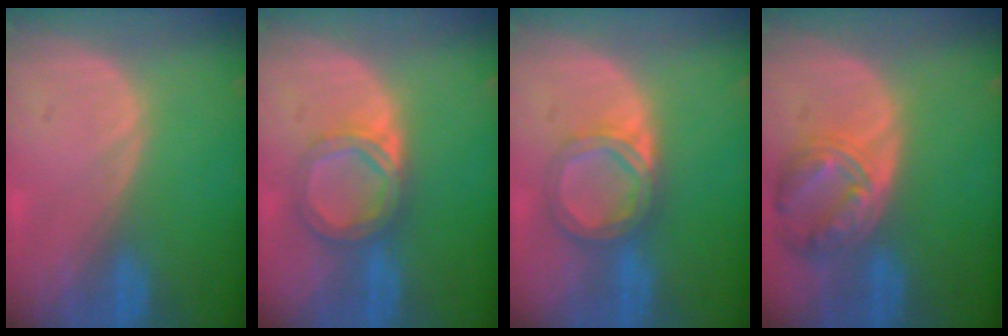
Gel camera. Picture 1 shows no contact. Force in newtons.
{"total": 5.6, "press": 5.3, "slide": 1.9}
{"total": 5.6, "press": 5.3, "slide": 2.0}
{"total": 8.3, "press": 7.2, "slide": 4.0}